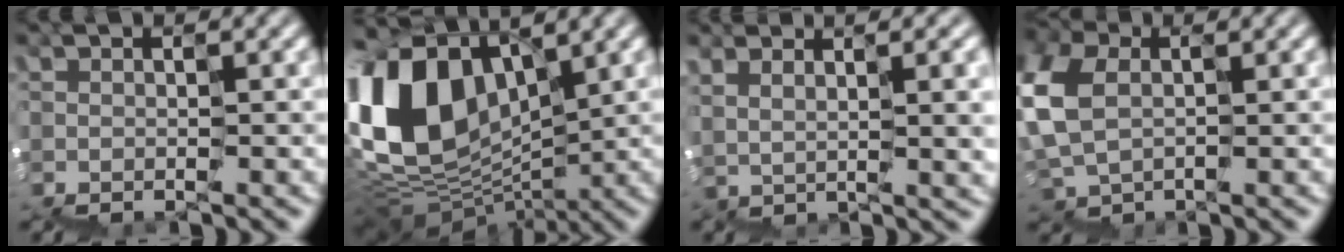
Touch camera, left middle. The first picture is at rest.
{"total": 9.8, "force": [2.9, 7.1, 6.1], "torque": [-0.156, 0.023, 0.044]}
{"total": 6.0, "force": [2.8, 2.0, 4.9], "torque": [-0.041, 0.026, 0.056]}
{"total": 3.4, "force": [0.5, 3.0, 1.6], "torque": [-0.082, 0.014, 0.004]}